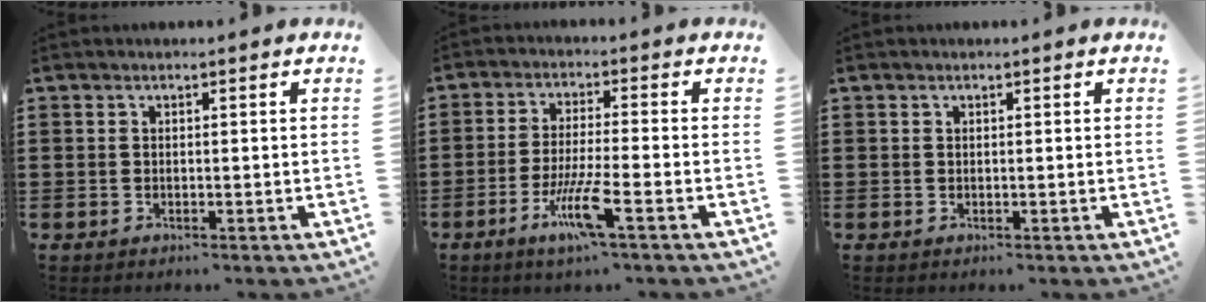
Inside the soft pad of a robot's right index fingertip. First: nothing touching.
{"total": 7.6, "force": [-3.9, 0.5, 6.6], "torque": [-0.131, -0.013, -0.072]}
{"total": 0.0}